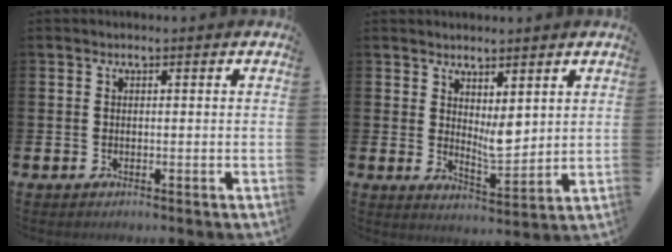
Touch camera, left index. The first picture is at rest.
{"total": 4.5, "force": [2.9, 2.1, 2.8], "torque": [-0.036, -0.029, 0.047]}